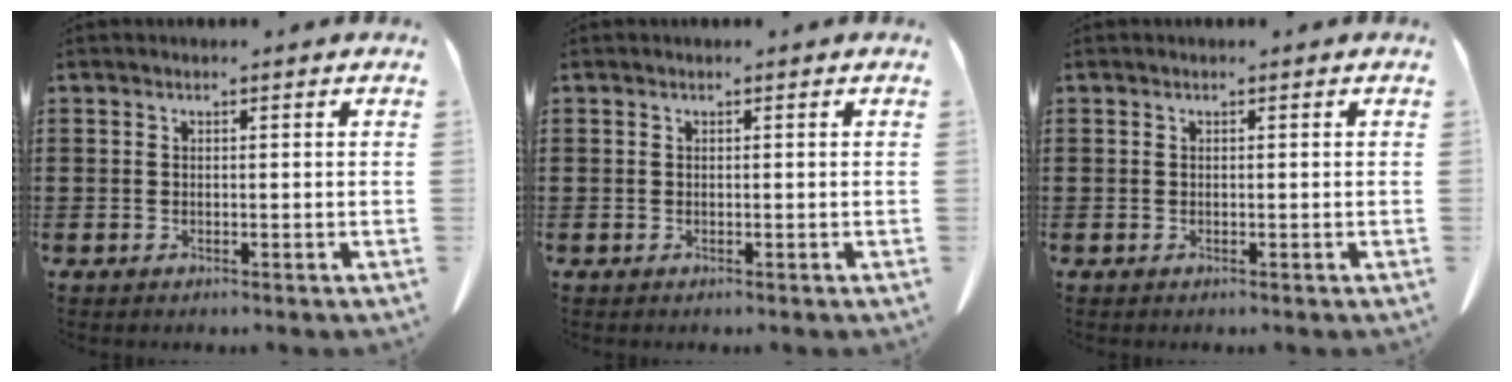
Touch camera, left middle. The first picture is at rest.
{"total": 0.0}
{"total": 0.0}